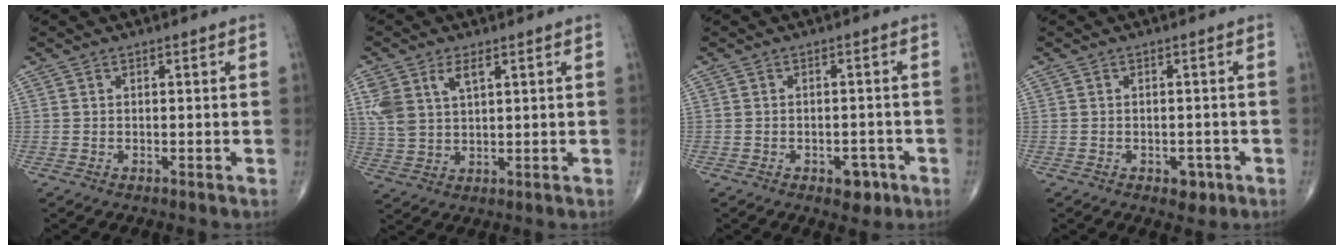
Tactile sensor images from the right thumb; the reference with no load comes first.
{"total": 7.4, "force": [3.3, 3.9, 5.4], "torque": [-0.117, -0.001, 0.073]}
{"total": 3.9, "force": [-2.0, 2.3, 2.4], "torque": [-0.014, 0.011, -0.023]}
{"total": 2.8, "force": [-1.3, 1.8, 1.7], "torque": [-0.007, 0.004, -0.013]}